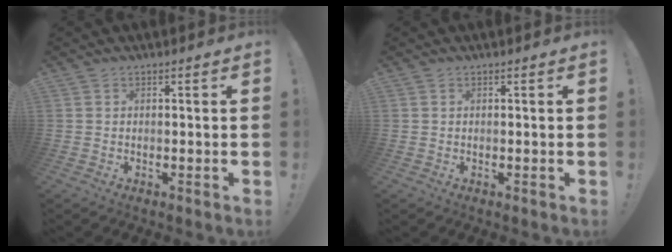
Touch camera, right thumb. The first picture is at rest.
{"total": 0.0}